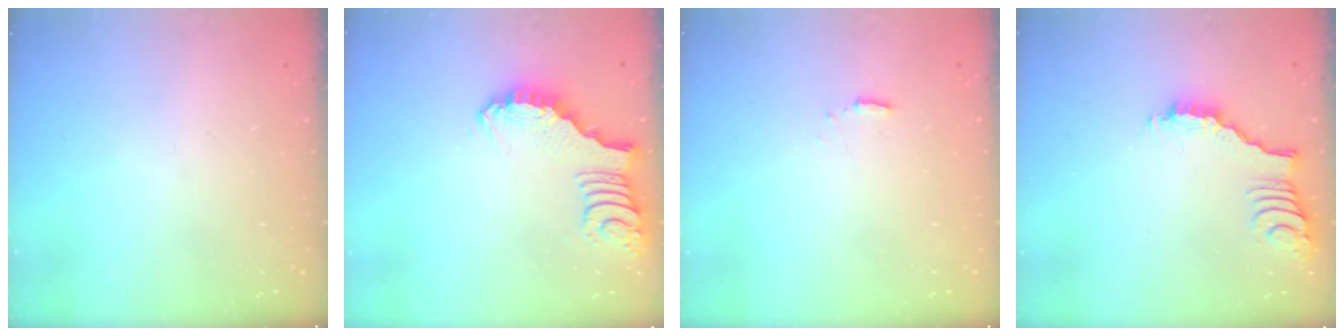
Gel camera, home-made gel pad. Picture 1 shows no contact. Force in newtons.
{"total": 2.1, "press": 2.1, "slide": 0.4}
{"total": 1.3, "press": 1.3, "slide": 0.3}
{"total": 2.5, "press": 2.5, "slide": 0.4}